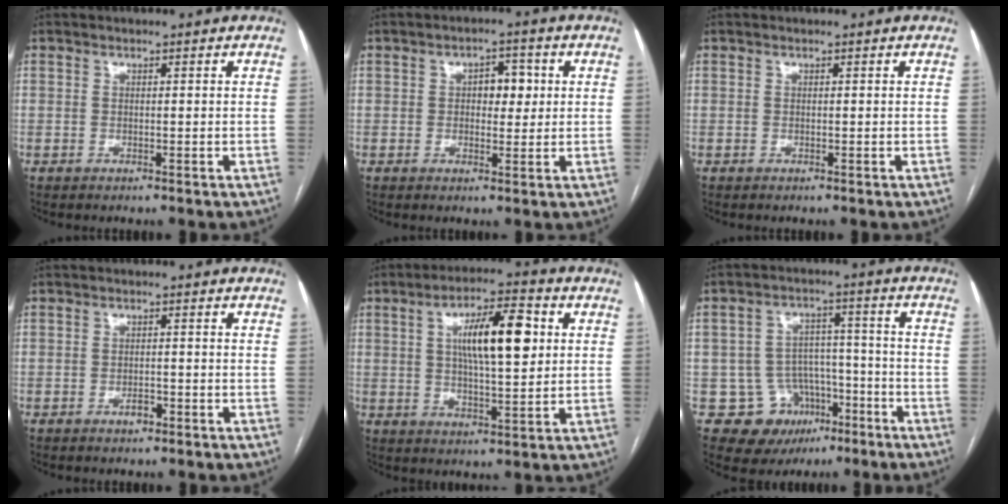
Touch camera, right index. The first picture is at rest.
{"total": 4.3, "force": [0.8, 2.4, 3.5], "torque": [-0.048, 0.012, 0.013]}
{"total": 0.0}
{"total": 1.6, "force": [-1.0, 0.7, 1.1], "torque": [-0.016, 0.002, -0.015]}
{"total": 11.7, "force": [2.7, 2.8, 11.0], "torque": [-0.191, 0.015, 0.044]}
{"total": 9.9, "force": [-4.6, 8.6, 1.8], "torque": [-0.021, 0.042, -0.056]}